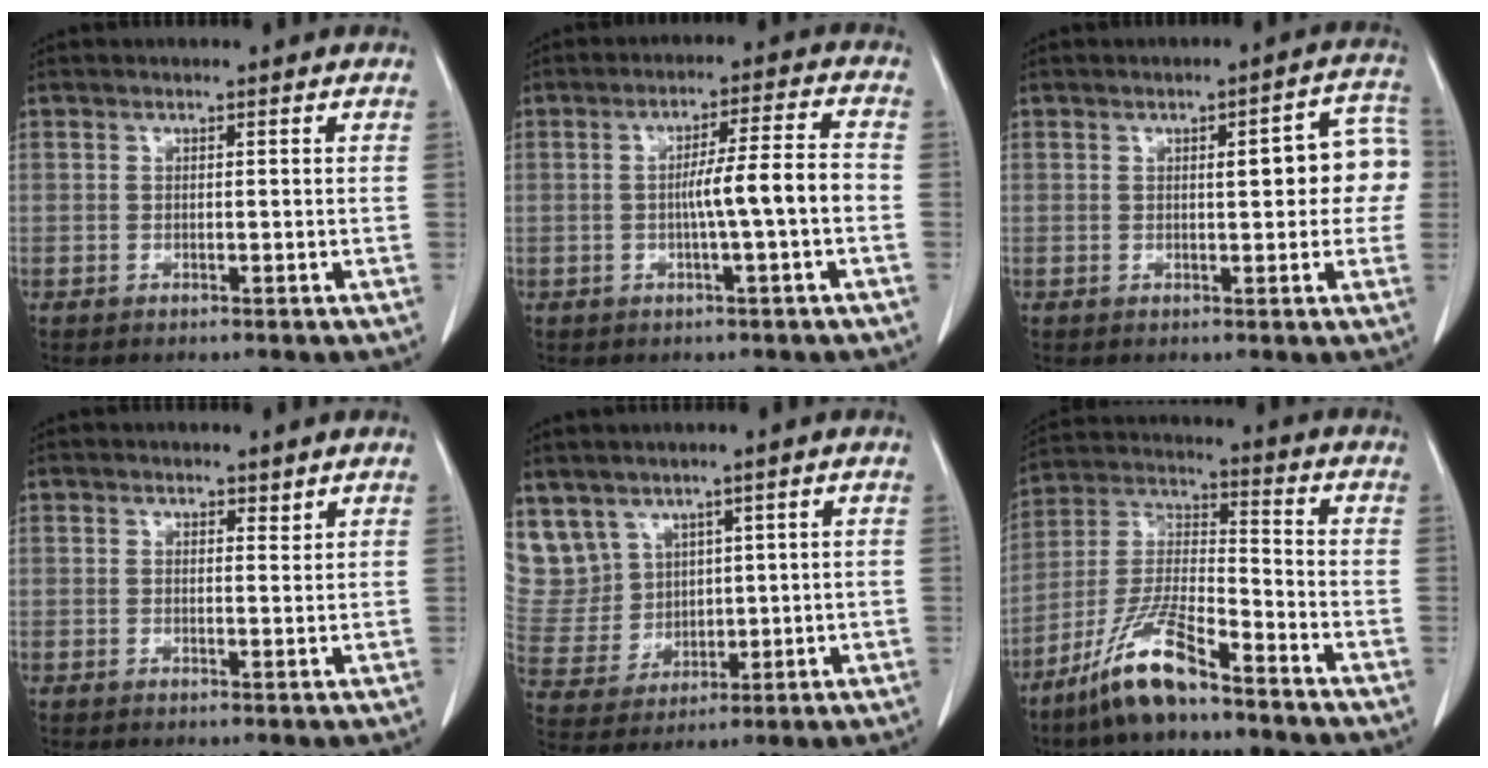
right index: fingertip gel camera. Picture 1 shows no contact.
{"total": 7.3, "force": [-1.3, -0.3, 7.1], "torque": [-0.115, 0.012, -0.019]}
{"total": 8.7, "force": [1.1, 2.5, 8.3], "torque": [-0.095, 0.031, 0.009]}
{"total": 1.5, "force": [1.3, 0.5, 0.4], "torque": [-0.004, -0.005, 0.019]}
{"total": 12.1, "force": [6.9, 9.6, 2.2], "torque": [-0.078, 0.043, 0.171]}
{"total": 11.6, "force": [-8.4, 1.8, 7.8], "torque": [-0.168, -0.014, -0.168]}